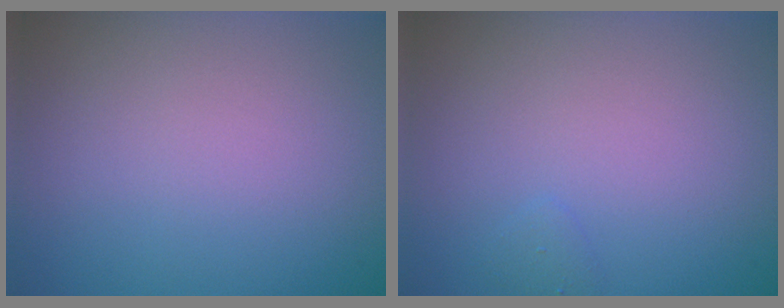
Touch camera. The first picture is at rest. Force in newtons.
{"total": 0.6, "press": 0.6, "slide": 0.1}